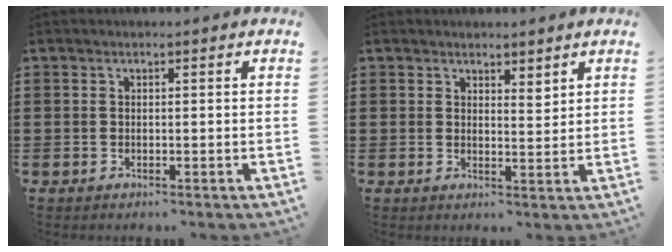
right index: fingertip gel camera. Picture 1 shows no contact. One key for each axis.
{"total": 2.2, "fx": 2.1, "fy": 0.7, "fz": 0.4, "tx": -0.013, "ty": 0.006, "tz": 0.040}